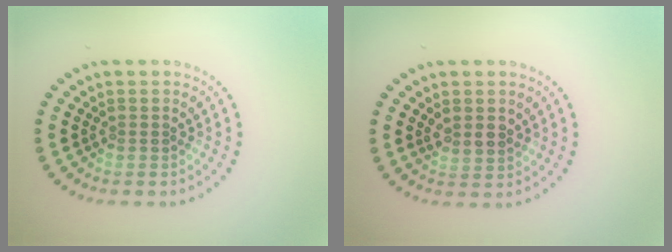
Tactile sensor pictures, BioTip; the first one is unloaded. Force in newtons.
{"total": 1.5, "press": 1.3, "slide": 0.8}